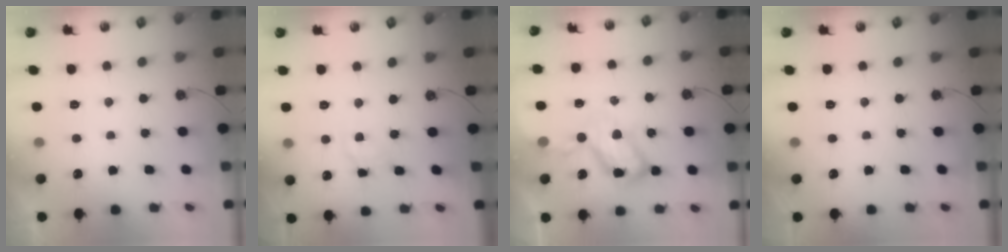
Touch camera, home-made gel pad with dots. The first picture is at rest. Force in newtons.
{"total": 7.3, "press": 7.3, "slide": 0.4}
{"total": 14.9, "press": 14.8, "slide": 1.6}
{"total": 0.0}